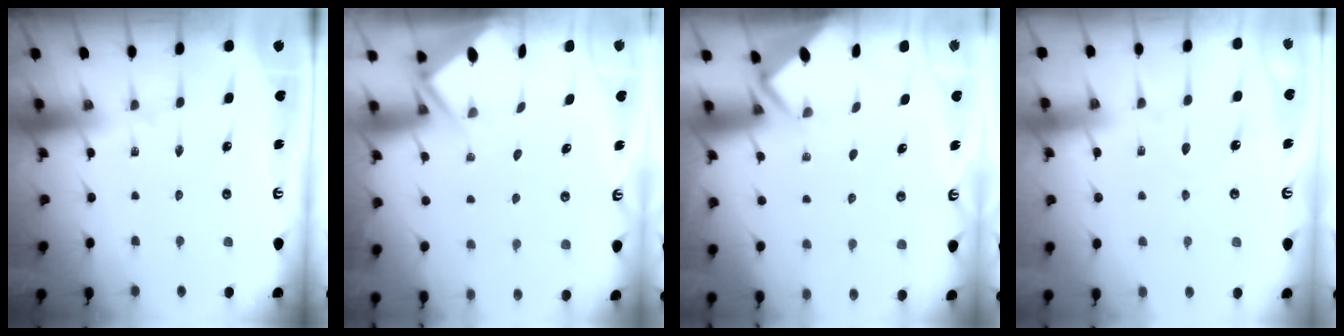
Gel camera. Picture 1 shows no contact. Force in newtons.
{"total": 3.3, "press": 3.2, "slide": 0.3}
{"total": 2.4, "press": 2.4, "slide": 0.1}
{"total": 4.7, "press": 4.7, "slide": 0.4}